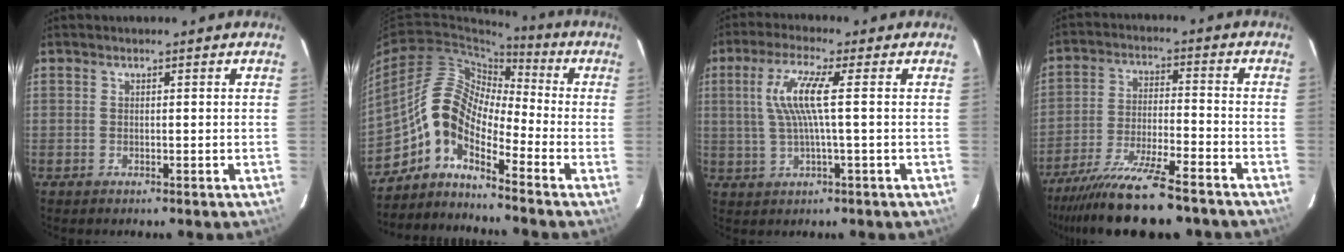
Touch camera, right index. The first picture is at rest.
{"total": 9.0, "force": [-5.4, 3.6, 6.2], "torque": [-0.106, 0.019, -0.126]}
{"total": 7.5, "force": [1.0, -0.1, 7.5], "torque": [-0.148, 0.001, 0.025]}
{"total": 17.4, "force": [-14.6, 2.7, 9.2], "torque": [-0.188, -0.035, -0.243]}